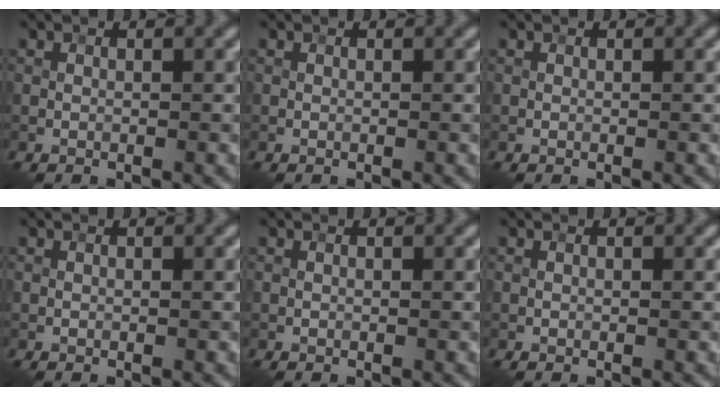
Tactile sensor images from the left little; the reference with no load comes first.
{"total": 0.0}
{"total": 0.0}
{"total": 0.0}
{"total": 0.0}
{"total": 0.0}